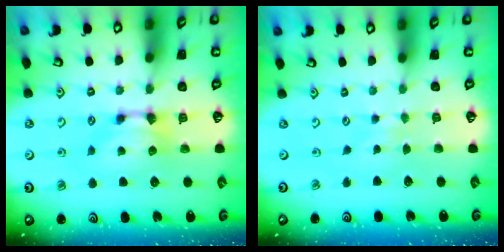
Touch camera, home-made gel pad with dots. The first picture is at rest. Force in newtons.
{"total": 3.5, "press": 3.5, "slide": 0.4}